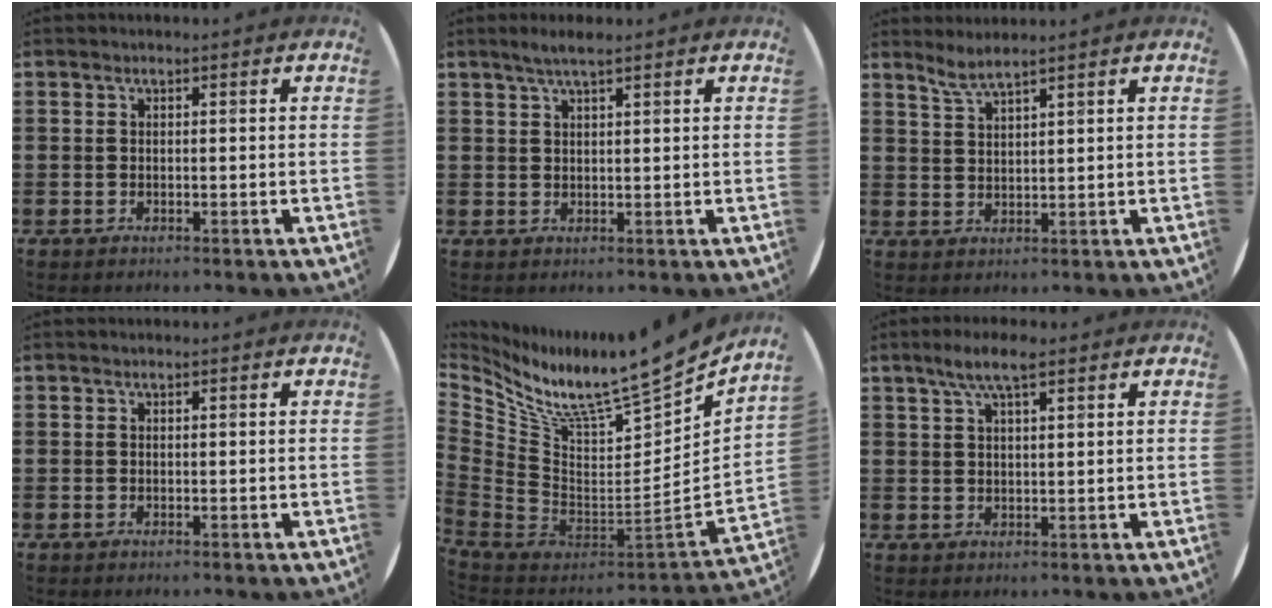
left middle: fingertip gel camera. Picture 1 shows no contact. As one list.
[{"total": 2.4, "force": [1.9, 0.2, 1.5], "torque": [-0.031, 0.004, 0.033]}, {"total": 2.9, "force": [2.7, -0.2, 1.1], "torque": [-0.026, -0.001, 0.049]}, {"total": 0.0}, {"total": 9.9, "force": [8.4, 1.2, 5.0], "torque": [-0.119, -0.094, 0.132]}, {"total": 5.0, "force": [3.2, 1.2, 3.6], "torque": [-0.068, 0.005, 0.054]}]